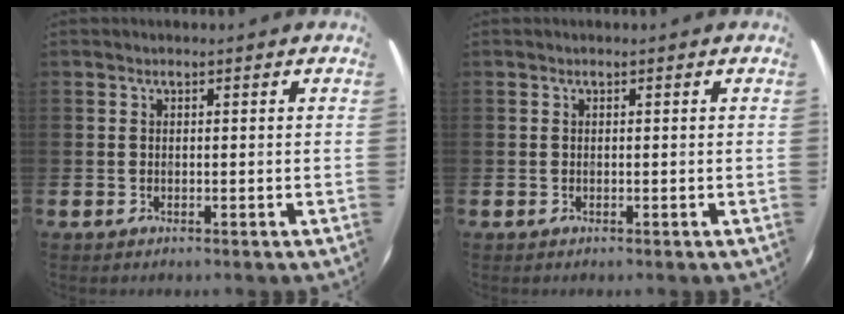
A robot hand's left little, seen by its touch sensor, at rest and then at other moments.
{"total": 0.0}